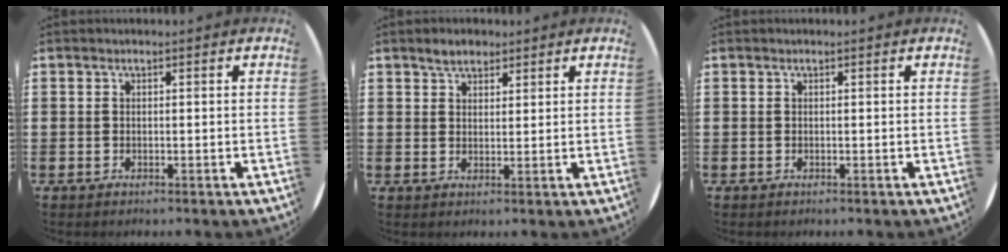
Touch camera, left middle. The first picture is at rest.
{"total": 2.6, "force": [2.2, 1.2, 0.6], "torque": [-0.007, 0.003, 0.041]}
{"total": 0.0}